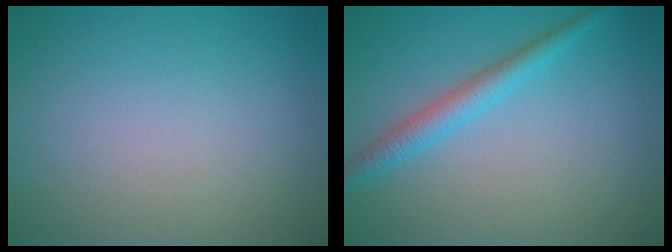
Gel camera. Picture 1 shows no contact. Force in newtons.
{"total": 2.7, "press": 2.7, "slide": 0.1}